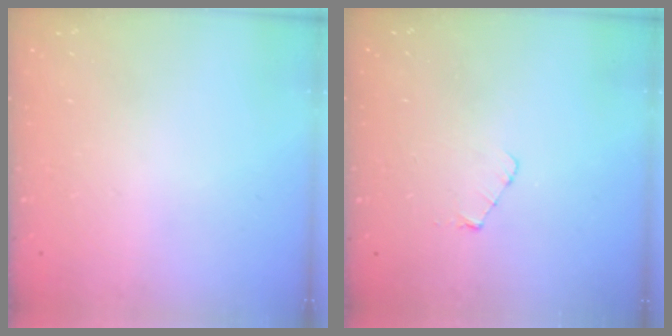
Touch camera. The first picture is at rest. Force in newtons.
{"total": 3.9, "press": 3.9, "slide": 0.4}